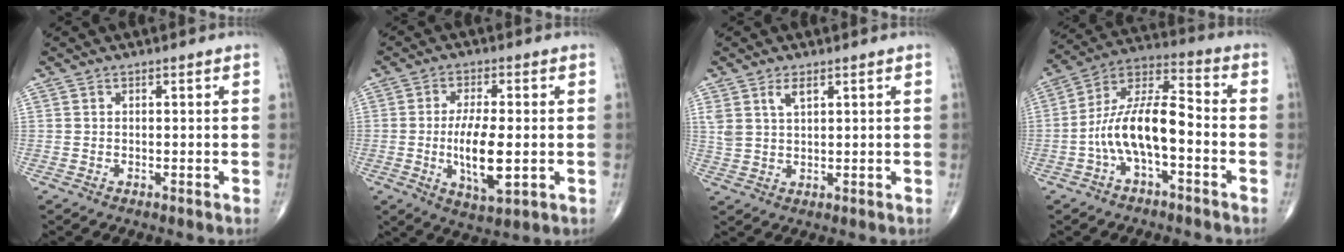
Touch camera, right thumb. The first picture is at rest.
{"total": 10.5, "force": [-1.3, 3.7, 9.8], "torque": [-0.176, -0.011, -0.020]}
{"total": 4.0, "force": [2.2, 1.8, 2.8], "torque": [-0.056, -0.005, 0.048]}
{"total": 13.2, "force": [-3.5, 5.3, 11.5], "torque": [-0.219, 0.054, -0.070]}